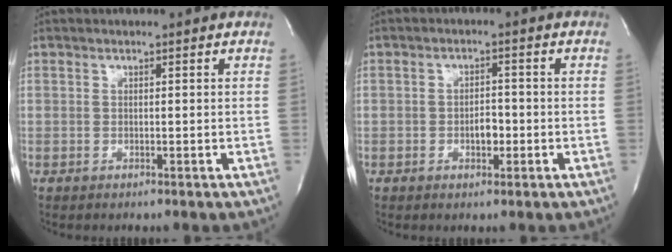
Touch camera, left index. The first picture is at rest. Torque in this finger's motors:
{"motor_torque": [0.06, -0.01, 0.05, 0.01]}